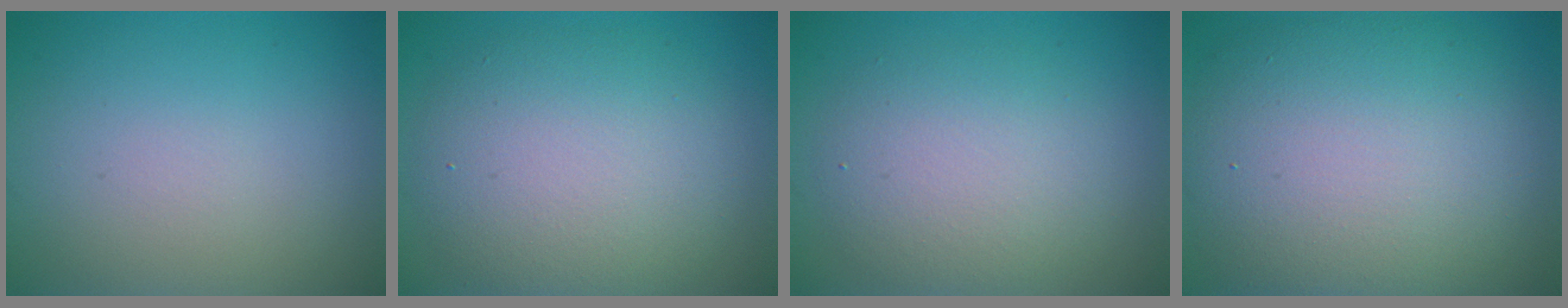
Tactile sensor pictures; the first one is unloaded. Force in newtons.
{"total": 7.3, "press": 7.3, "slide": 0.1}
{"total": 4.8, "press": 4.8, "slide": 0.2}
{"total": 11.9, "press": 11.8, "slide": 0.5}